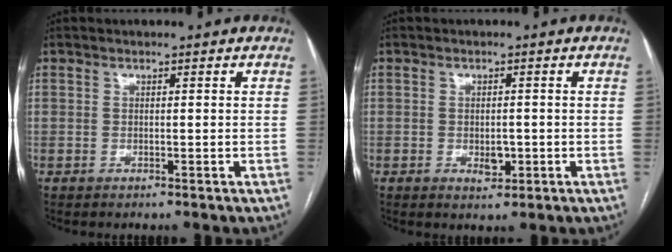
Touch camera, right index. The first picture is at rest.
{"total": 2.5, "force": [-0.7, 1.5, 1.9], "torque": [-0.027, 0.001, -0.004]}